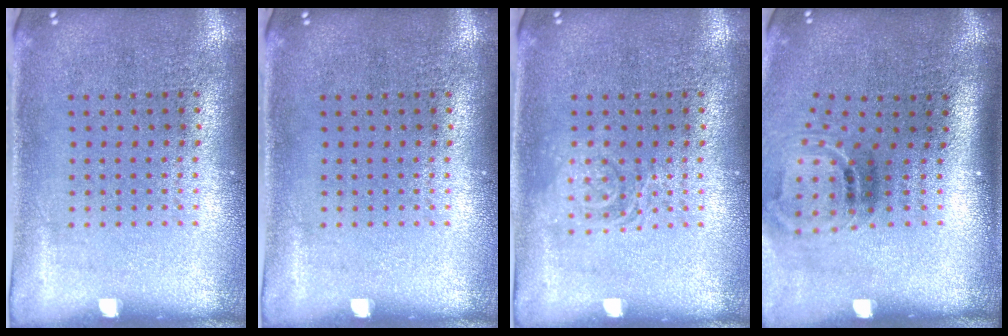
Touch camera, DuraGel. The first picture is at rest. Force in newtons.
{"total": 0.0}
{"total": 1.8, "press": 1.8, "slide": 0.3}
{"total": 1.8, "press": 1.1, "slide": 1.5}